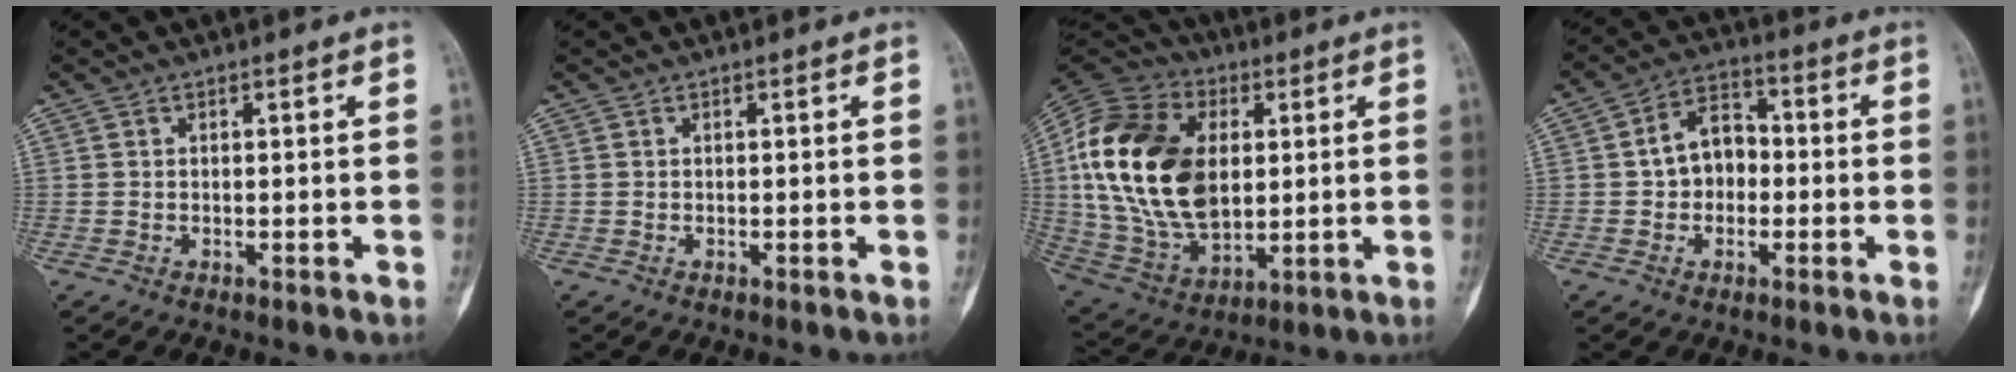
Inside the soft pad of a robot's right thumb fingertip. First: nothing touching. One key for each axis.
{"total": 0.0}
{"total": 26.3, "fx": 3.2, "fy": 16.8, "fz": 20.0, "tx": -0.390, "ty": -0.012, "tz": 0.063}
{"total": 8.1, "fx": -0.3, "fy": 6.1, "fz": 5.3, "tx": -0.060, "ty": 0.026, "tz": -0.018}